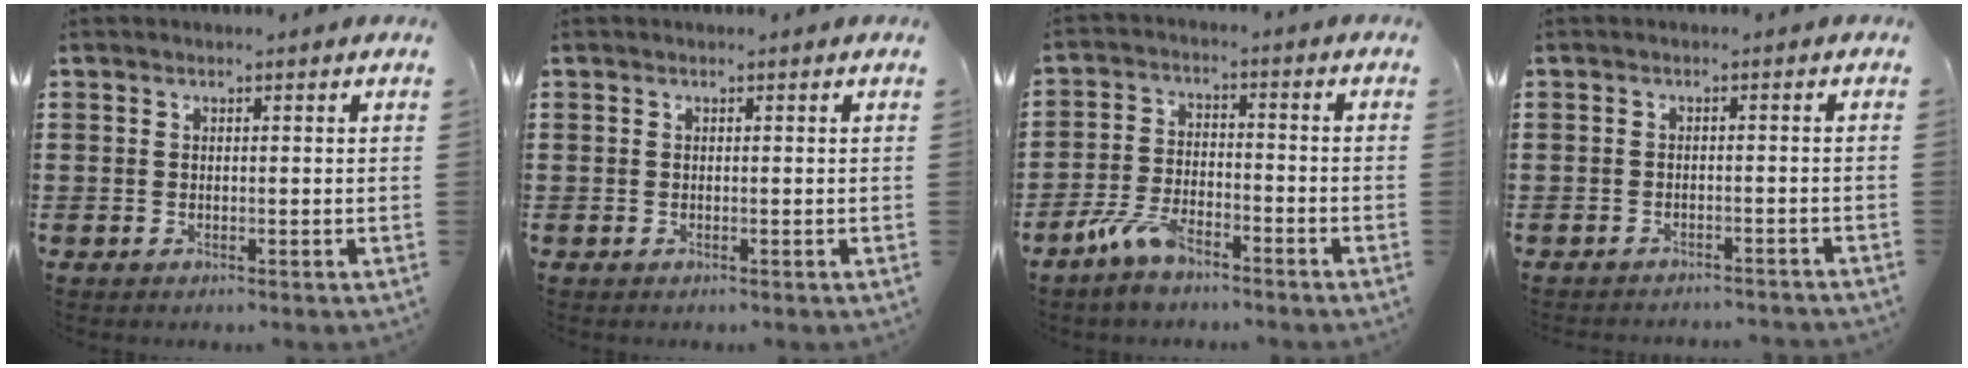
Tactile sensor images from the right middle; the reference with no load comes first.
{"total": 0.0}
{"total": 5.8, "force": [-4.6, 1.9, 3.0], "torque": [-0.084, -0.001, -0.094]}
{"total": 1.6, "force": [-1.6, -0.1, 0.0], "torque": [-0.005, 0.000, -0.033]}